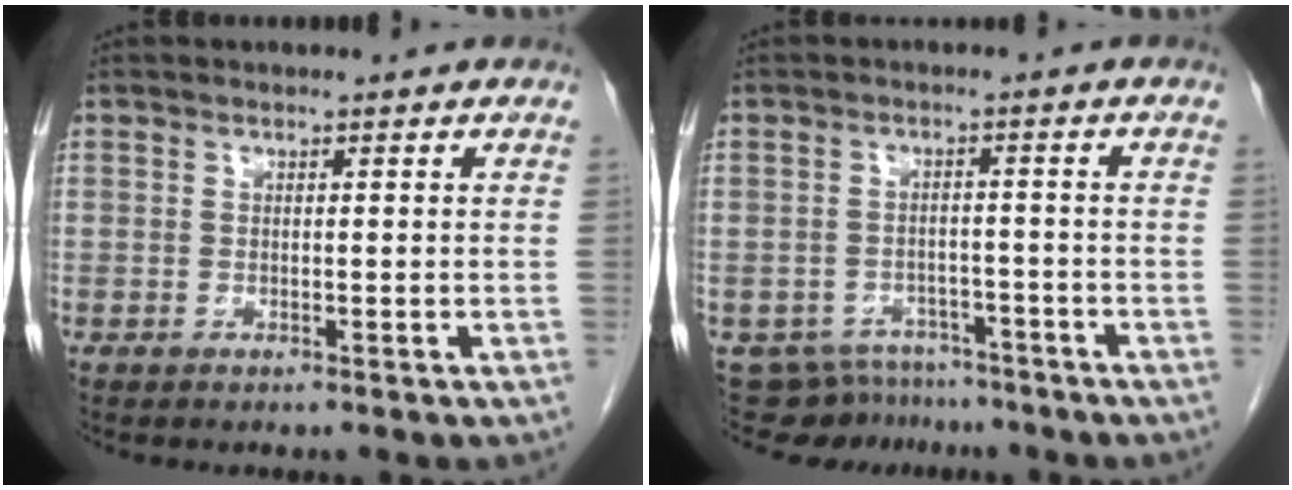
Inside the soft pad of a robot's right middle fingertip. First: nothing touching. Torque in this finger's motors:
{"motor_torque": [-0.28, -0.21, -0.12, -0.05]}